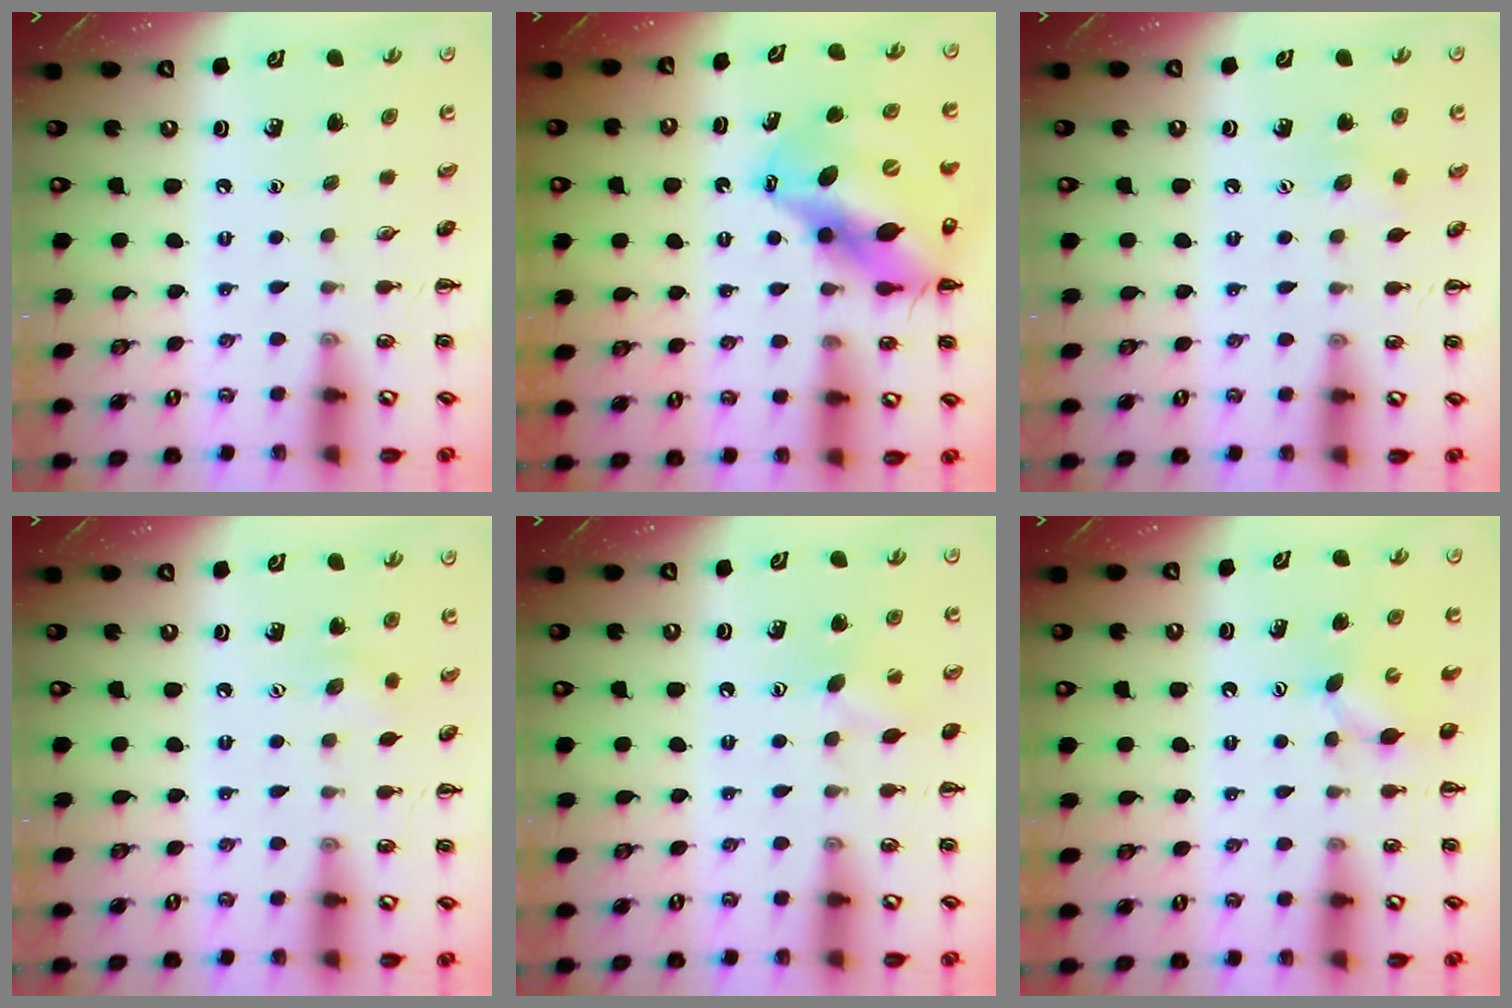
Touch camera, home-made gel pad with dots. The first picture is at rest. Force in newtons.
{"total": 15.0, "press": 14.4, "slide": 4.2}
{"total": 5.7, "press": 5.6, "slide": 1.3}
{"total": 5.7, "press": 5.6, "slide": 1.3}
{"total": 6.8, "press": 6.6, "slide": 1.6}
{"total": 4.4, "press": 4.3, "slide": 1.1}